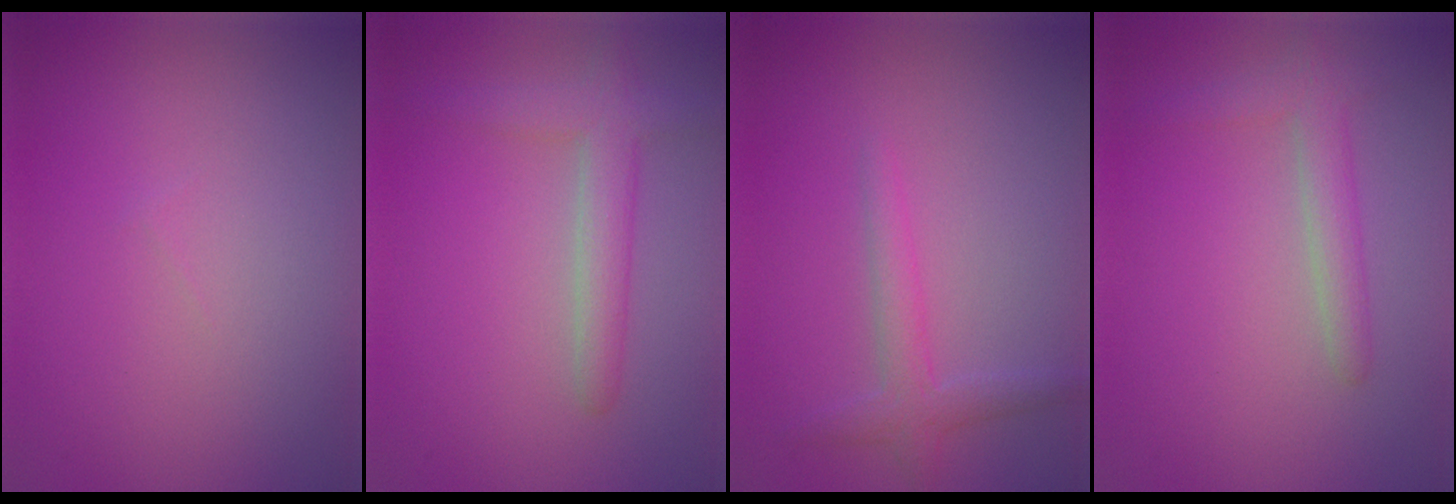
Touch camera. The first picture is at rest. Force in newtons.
{"total": 3.3, "press": 3.3, "slide": 0.2}
{"total": 2.2, "press": 2.2, "slide": 0.1}
{"total": 2.6, "press": 2.6, "slide": 0.2}